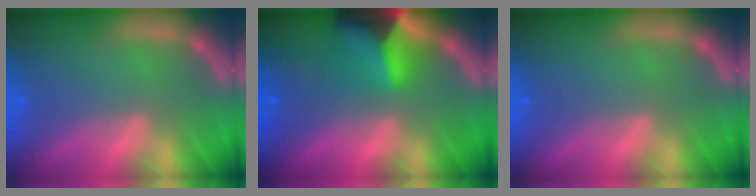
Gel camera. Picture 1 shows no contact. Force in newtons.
{"total": 6.9}
{"total": 0.0}